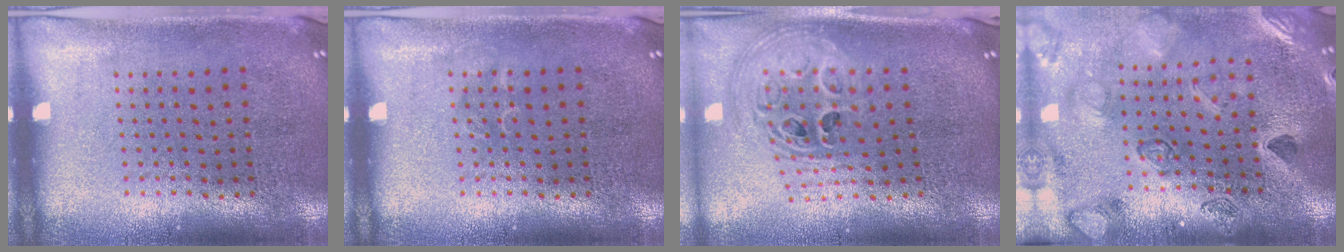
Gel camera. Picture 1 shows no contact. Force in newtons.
{"total": 0.5, "press": 0.5, "slide": 0.1}
{"total": 2.6, "press": 1.9, "slide": 1.8}
{"total": 2.3, "press": 2.3, "slide": 0.3}